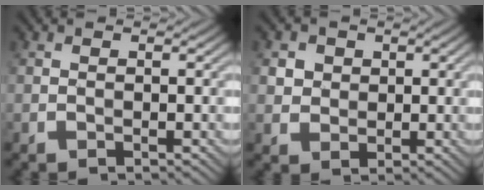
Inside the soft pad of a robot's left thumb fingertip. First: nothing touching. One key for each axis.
{"total": 4.0, "fx": 1.5, "fy": 3.4, "fz": 1.4, "tx": -0.056, "ty": -0.007, "tz": 0.033}